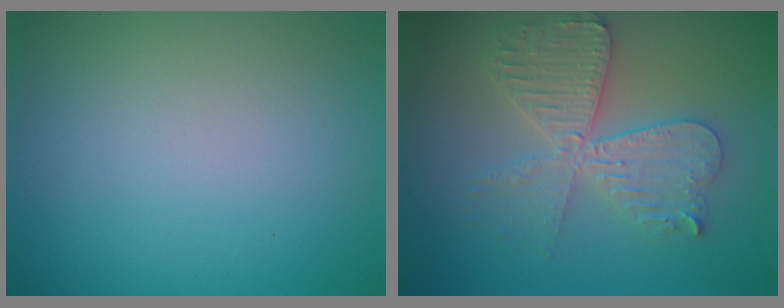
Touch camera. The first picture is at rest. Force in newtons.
{"total": 5.7, "press": 5.7, "slide": 0.8}